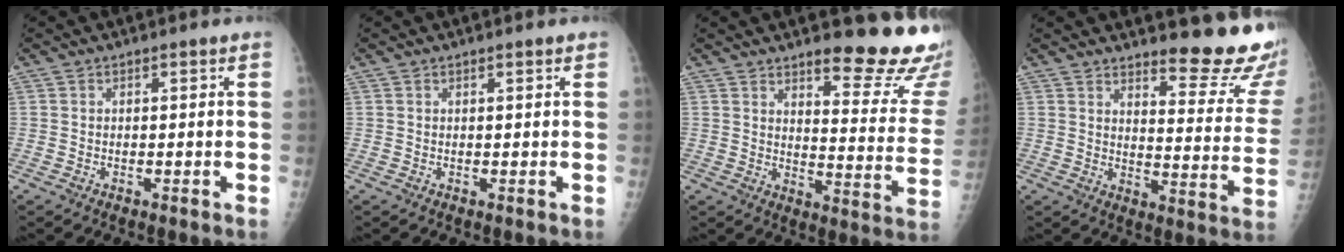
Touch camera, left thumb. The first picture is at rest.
{"total": 0.6, "force": [0.4, 0.0, 0.3], "torque": [-0.007, -0.001, 0.007]}
{"total": 18.3, "force": [13.9, 4.4, 11.2], "torque": [-0.105, -0.112, 0.172]}
{"total": 16.1, "force": [13.7, 3.0, 8.0], "torque": [-0.070, -0.144, 0.164]}